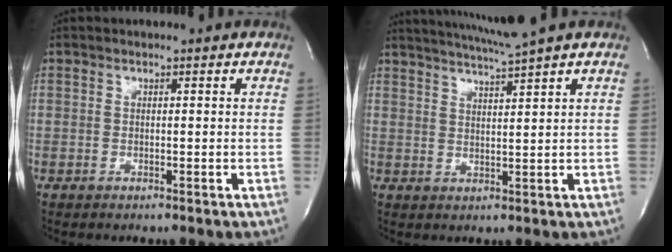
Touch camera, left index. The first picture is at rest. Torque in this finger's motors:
{"motor_torque": [-0.11, -0.12, 0.03, 0.03]}